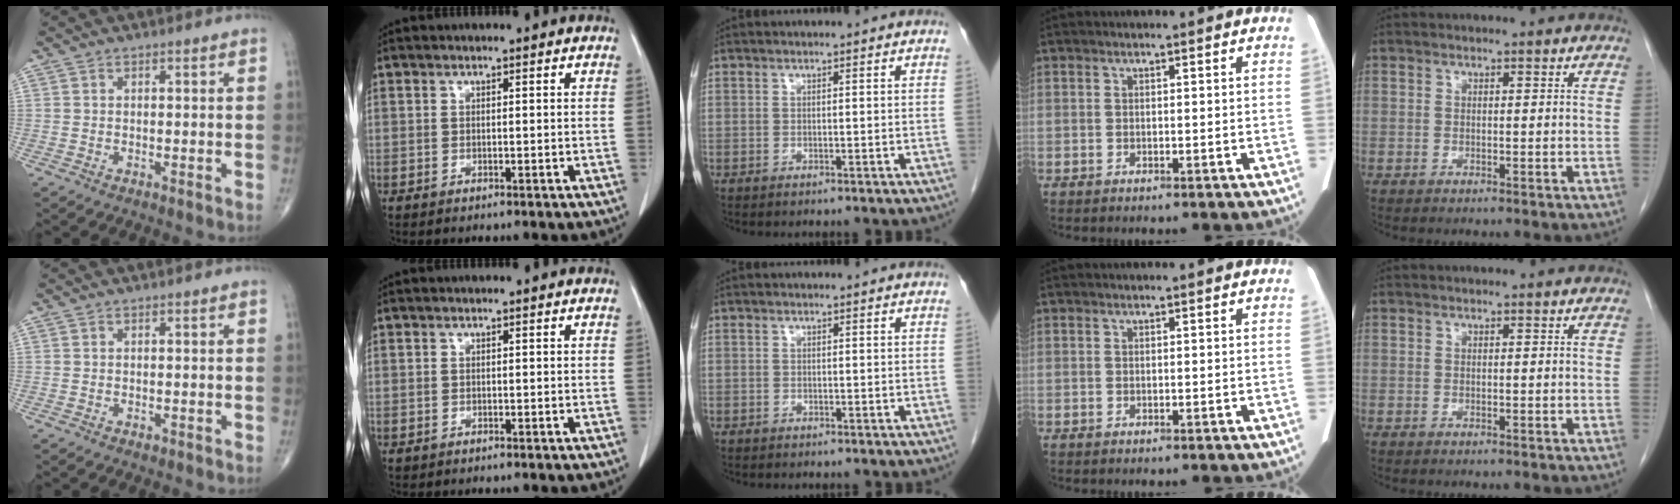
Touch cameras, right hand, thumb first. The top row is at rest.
{"thumb": {"total": 0.5, "force": [-0.3, 0.3, 0.3], "torque": [-0.002, 0.000, -0.005]}, "middle": {"total": 0.9, "force": [-0.7, 0.6, 0.1], "torque": [-0.010, 0.003, -0.012]}}